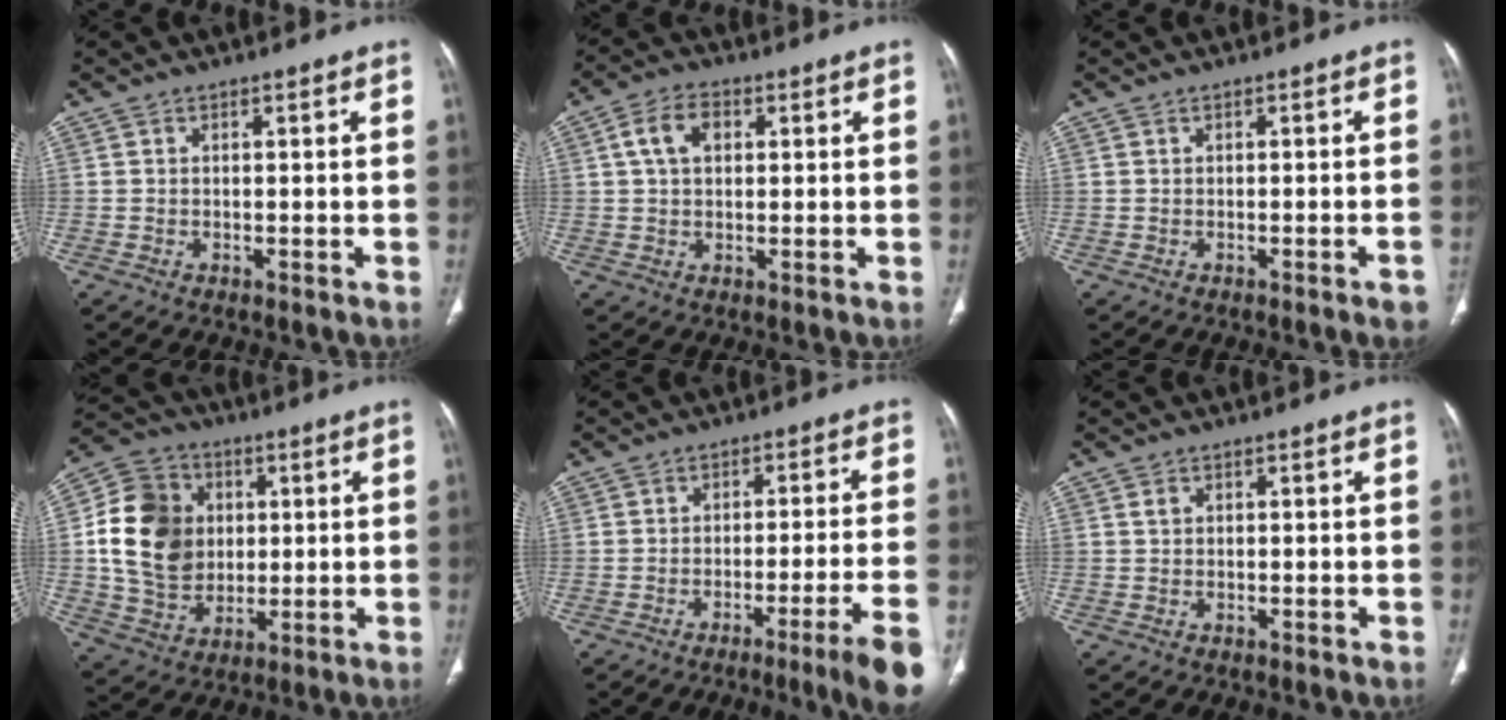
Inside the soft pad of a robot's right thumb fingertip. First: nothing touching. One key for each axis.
{"total": 5.8, "fx": 1.6, "fy": 3.7, "fz": 4.2, "tx": -0.076, "ty": 0.012, "tz": 0.026}
{"total": 2.7, "fx": -1.5, "fy": 0.3, "fz": 2.2, "tx": -0.027, "ty": 0.005, "tz": -0.016}
{"total": 16.7, "fx": 2.0, "fy": 13.5, "fz": 9.5, "tx": -0.159, "ty": 0.005, "tz": 0.042}
{"total": 10.2, "fx": -6.0, "fy": -0.9, "fz": 8.2, "tx": -0.115, "ty": 0.016, "tz": -0.085}
{"total": 0.8, "fx": 0.1, "fy": 0.2, "fz": 0.7, "tx": -0.013, "ty": 0.000, "tz": 0.003}